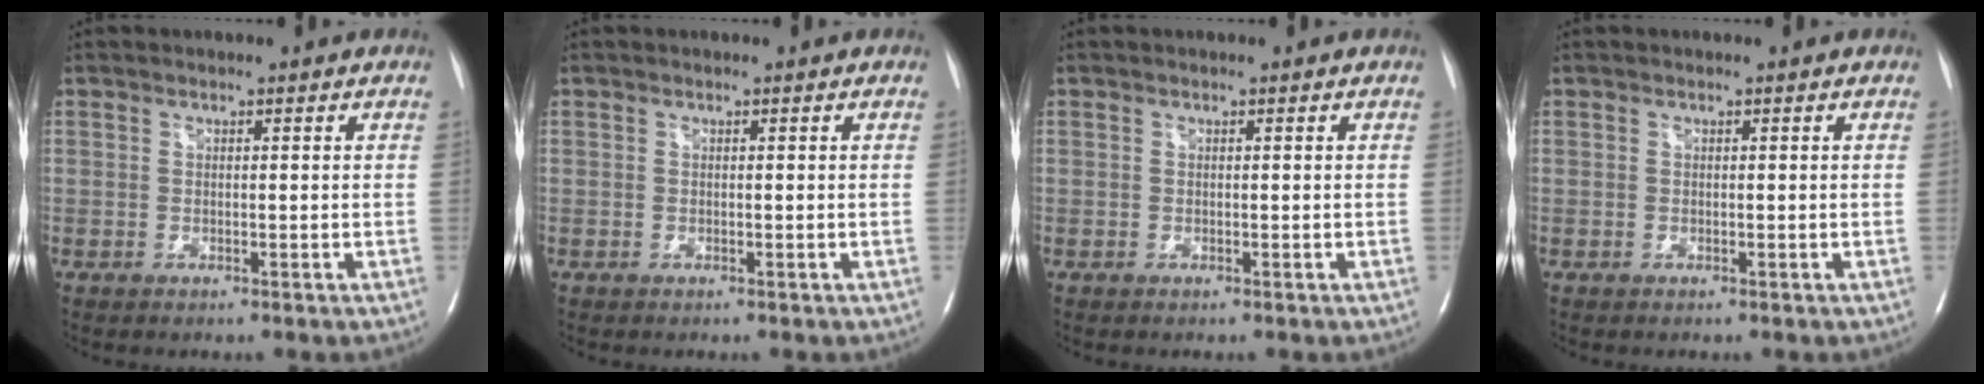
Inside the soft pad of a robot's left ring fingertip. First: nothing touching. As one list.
[{"total": 0.0}, {"total": 0.0}, {"total": 0.0}]